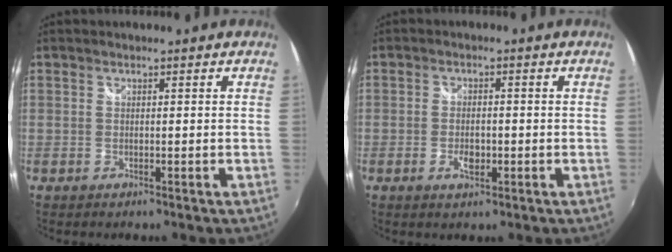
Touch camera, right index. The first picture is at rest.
{"total": 3.4, "force": [-1.1, 1.8, 2.7], "torque": [-0.050, -0.003, -0.019]}